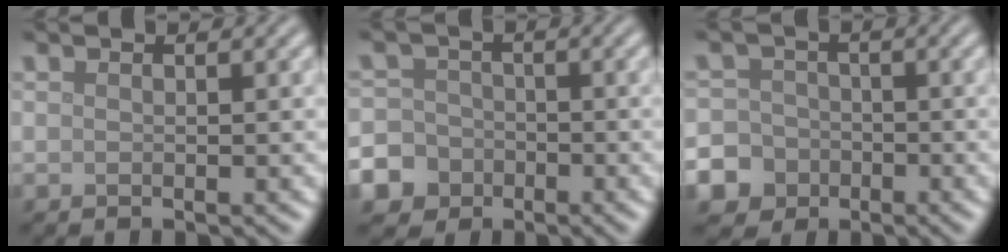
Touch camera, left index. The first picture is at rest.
{"total": 8.1, "force": [-4.4, 6.7, 1.5], "torque": [-0.038, -0.023, -0.098]}
{"total": 9.2, "force": [-4.7, 7.7, 1.6], "torque": [-0.047, -0.027, -0.106]}